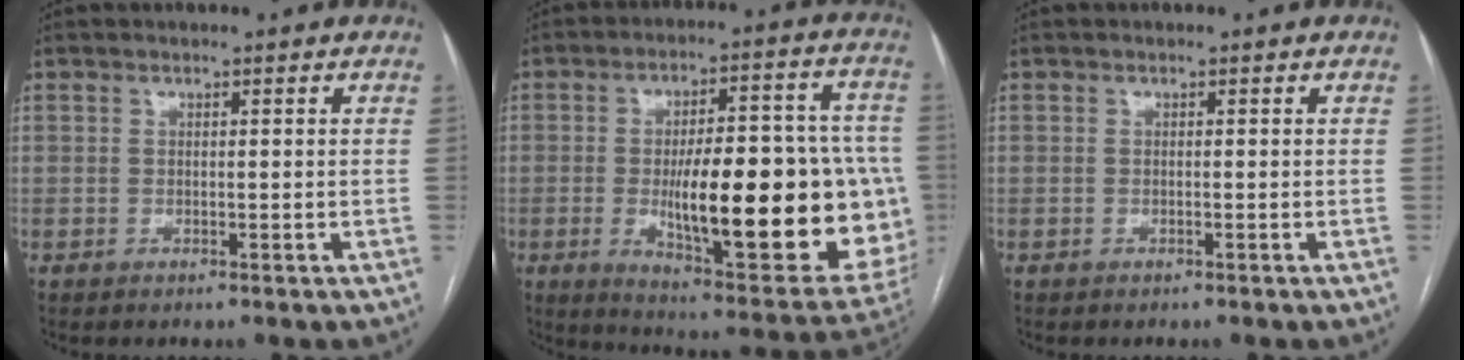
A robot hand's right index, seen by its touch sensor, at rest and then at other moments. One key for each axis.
{"total": 28.9, "fx": -3.8, "fy": 7.8, "fz": 27.6, "tx": -0.316, "ty": 0.004, "tz": -0.035}
{"total": 0.0}